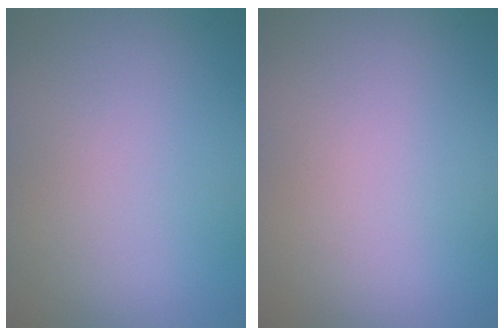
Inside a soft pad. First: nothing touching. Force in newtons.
{"total": 0.0}